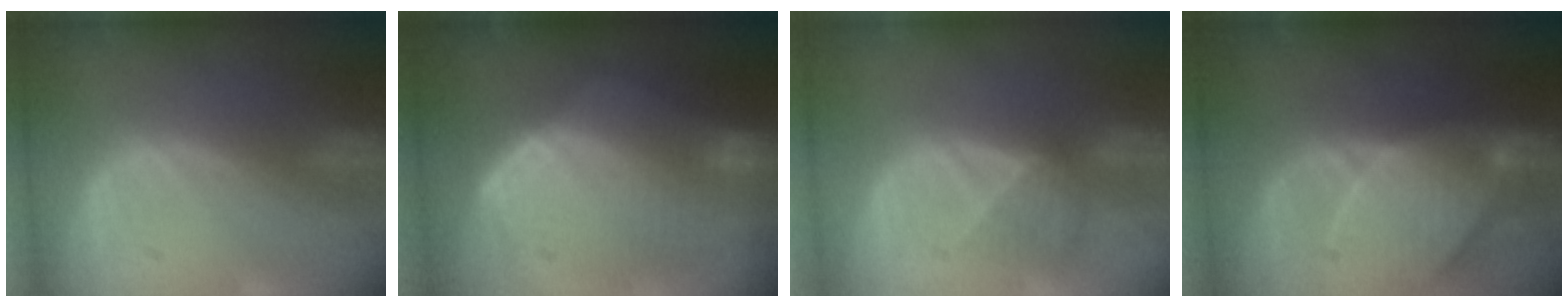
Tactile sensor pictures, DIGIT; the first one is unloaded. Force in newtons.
{"total": 10.9, "press": 9.5, "slide": 5.3}
{"total": 3.6, "press": 3.4, "slide": 1.1}
{"total": 9.6, "press": 8.7, "slide": 4.0}